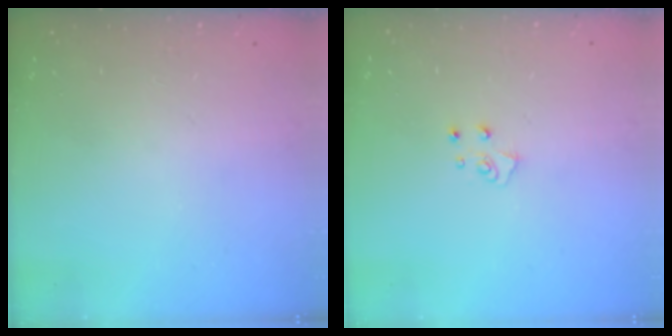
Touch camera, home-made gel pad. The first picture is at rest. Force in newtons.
{"total": 5.1, "press": 5.1, "slide": 0.4}